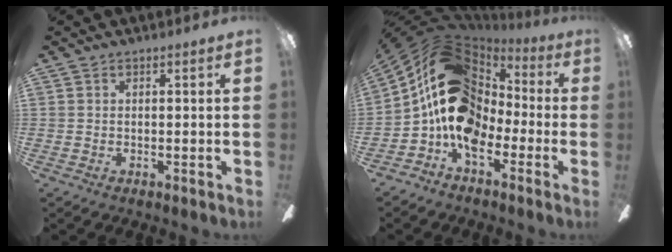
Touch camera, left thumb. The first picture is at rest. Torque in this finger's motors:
{"motor_torque": [1.09, 3.44, 0.31, 0.32, 0.32]}